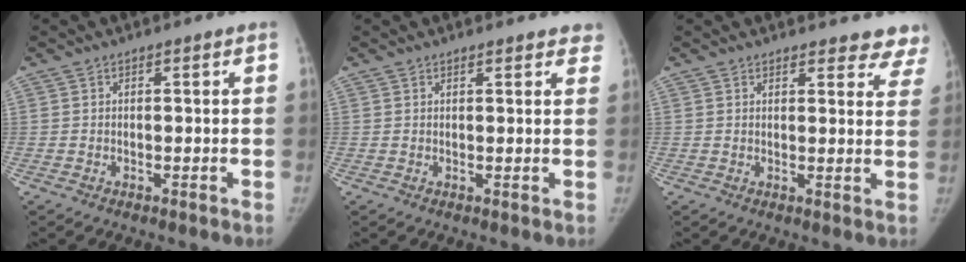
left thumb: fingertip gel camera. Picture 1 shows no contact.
{"total": 4.0, "force": [3.4, 1.4, 1.5], "torque": [0.008, -0.005, 0.027]}
{"total": 9.0, "force": [8.3, 3.0, 1.3], "torque": [0.040, -0.035, 0.063]}